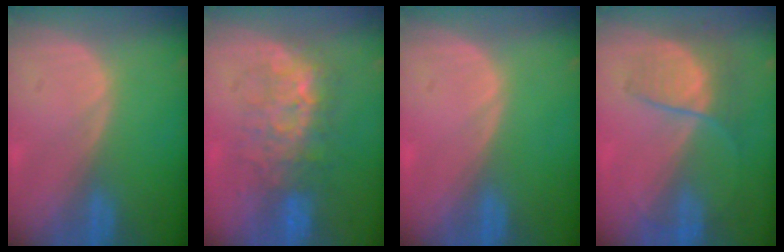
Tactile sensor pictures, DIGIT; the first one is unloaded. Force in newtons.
{"total": 8.0, "press": 7.8, "slide": 1.9}
{"total": 0.0}
{"total": 6.7, "press": 6.0, "slide": 3.1}